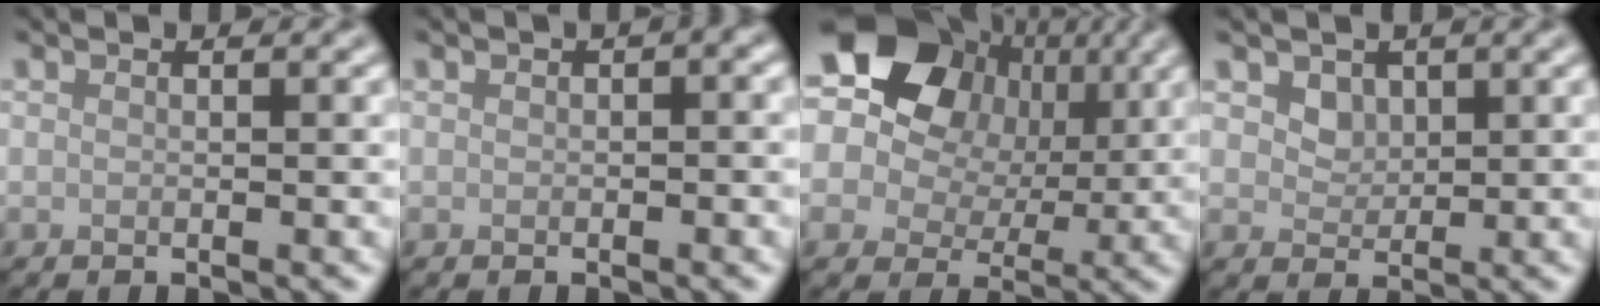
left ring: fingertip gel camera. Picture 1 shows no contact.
{"total": 1.6, "force": [0.3, 0.9, 1.3], "torque": [-0.011, 0.006, 0.002]}
{"total": 17.2, "force": [6.5, 13.1, 9.1], "torque": [-0.167, 0.050, 0.092]}
{"total": 1.8, "force": [0.8, 1.4, 0.7], "torque": [-0.015, -0.007, 0.015]}